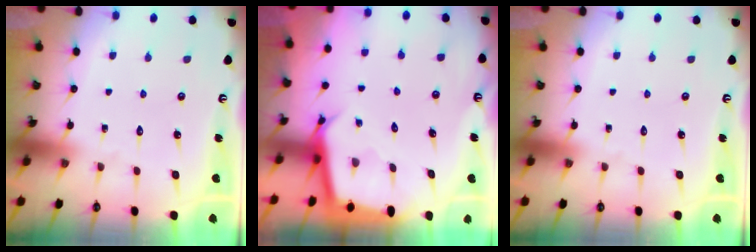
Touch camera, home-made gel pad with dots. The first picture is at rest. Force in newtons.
{"total": 2.8, "press": 2.8, "slide": 0.0}
{"total": 0.0}